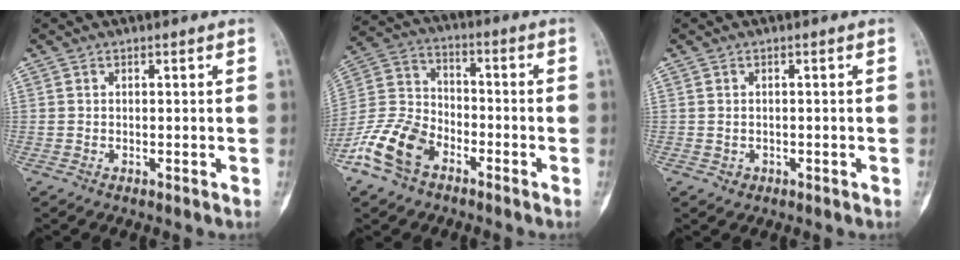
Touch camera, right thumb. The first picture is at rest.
{"total": 12.4, "force": [-7.1, 7.6, 6.6], "torque": [-0.130, 0.042, -0.148]}
{"total": 1.1, "force": [-0.2, 1.0, 0.3], "torque": [0.000, 0.002, 0.002]}